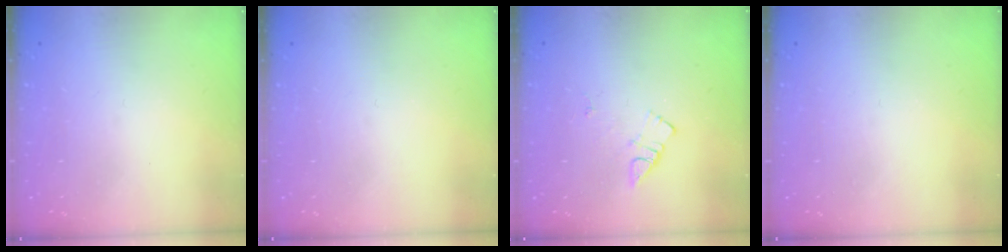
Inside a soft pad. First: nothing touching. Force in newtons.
{"total": 0.0}
{"total": 5.9, "press": 5.8, "slide": 0.7}
{"total": 0.0}